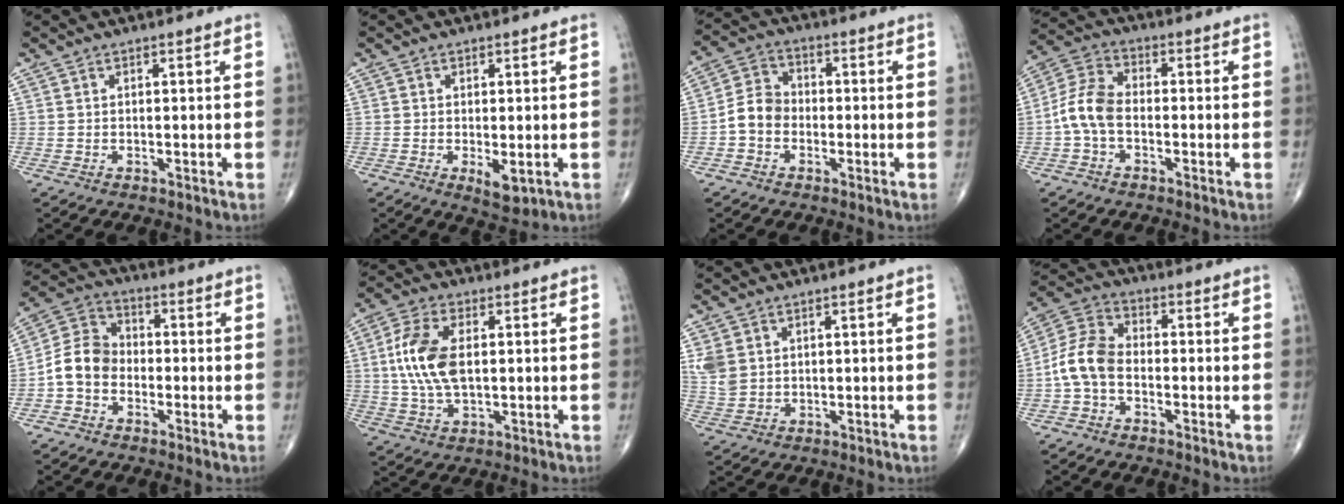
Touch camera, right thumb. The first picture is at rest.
{"total": 4.4, "force": [-1.1, 1.7, 3.9], "torque": [-0.059, -0.013, -0.011]}
{"total": 6.4, "force": [-1.8, 5.1, 3.3], "torque": [-0.047, 0.025, -0.047]}
{"total": 7.9, "force": [-1.7, 4.8, 6.0], "torque": [-0.124, 0.027, -0.045]}
{"total": 8.2, "force": [-2.2, 6.6, 4.4], "torque": [-0.069, 0.034, -0.056]}
{"total": 11.3, "force": [1.2, 5.9, 9.5], "torque": [-0.205, 0.004, 0.024]}
{"total": 4.5, "force": [1.4, 3.5, 2.5], "torque": [-0.049, -0.002, 0.038]}
{"total": 8.5, "force": [-2.0, 5.7, 6.1], "torque": [-0.118, 0.028, -0.053]}